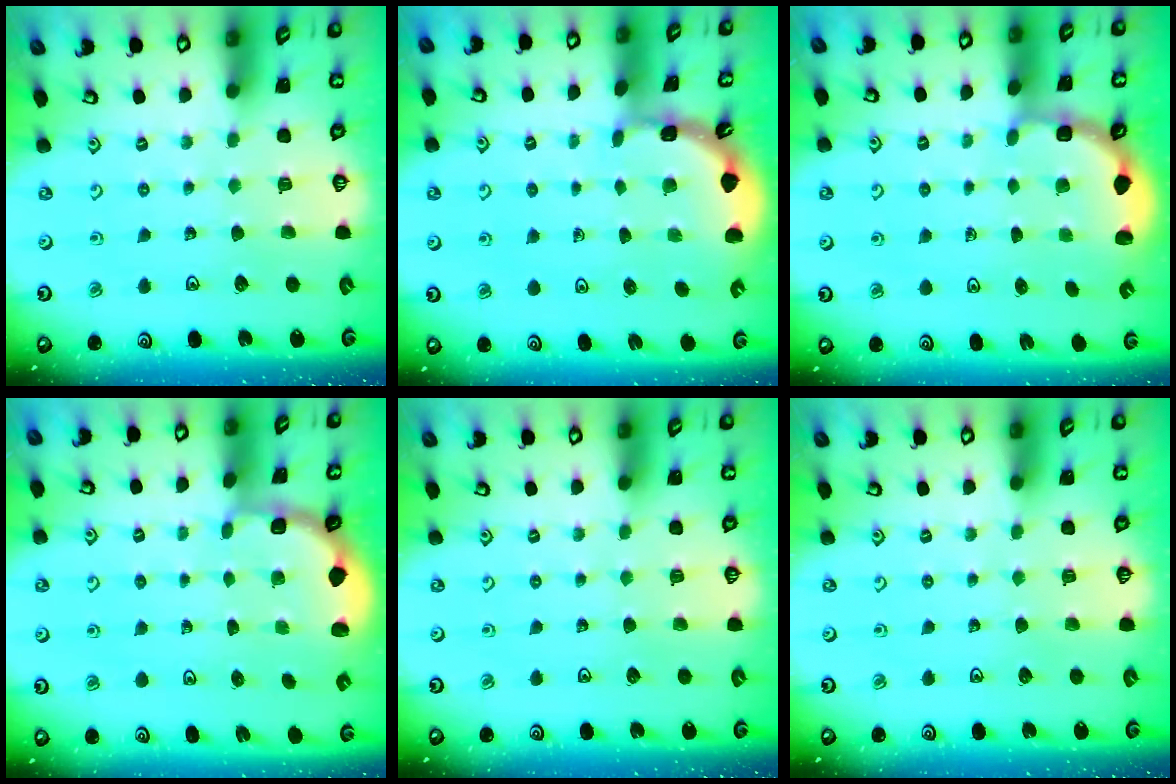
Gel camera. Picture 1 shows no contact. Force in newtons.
{"total": 1.7, "press": 1.7, "slide": 0.1}
{"total": 2.7, "press": 2.3, "slide": 1.5}
{"total": 2.0, "press": 1.8, "slide": 0.7}
{"total": 0.0}
{"total": 0.0}